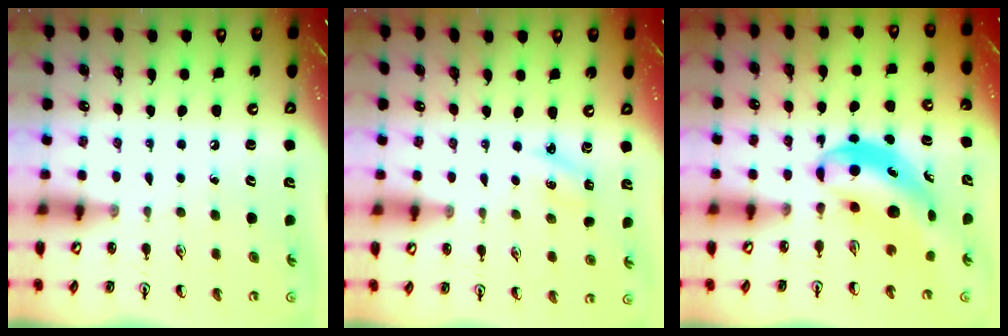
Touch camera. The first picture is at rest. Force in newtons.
{"total": 1.8, "press": 1.7, "slide": 0.7}
{"total": 6.2, "press": 6.0, "slide": 1.7}